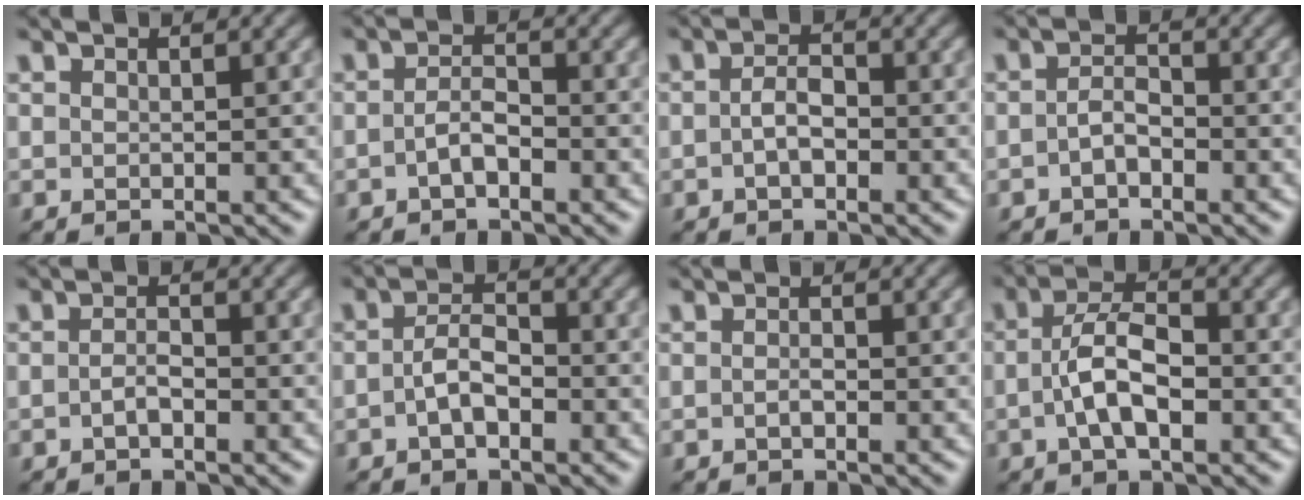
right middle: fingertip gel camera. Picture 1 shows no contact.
{"total": 1.9, "force": [-0.8, 0.7, 1.6], "torque": [-0.034, 0.004, -0.019]}
{"total": 2.0, "force": [-0.5, 1.0, 1.7], "torque": [-0.035, 0.002, -0.012]}
{"total": 1.7, "force": [-0.6, 0.8, 1.3], "torque": [-0.028, 0.005, -0.015]}
{"total": 1.3, "force": [-0.5, 0.4, 1.1], "torque": [-0.023, 0.002, -0.012]}
{"total": 2.6, "force": [-0.8, 1.2, 2.1], "torque": [-0.042, 0.004, -0.019]}
{"total": 0.8, "force": [-0.3, 0.3, 0.7], "torque": [-0.014, 0.000, -0.006]}
{"total": 4.6, "force": [-1.0, 2.0, 4.1], "torque": [-0.078, 0.007, -0.022]}